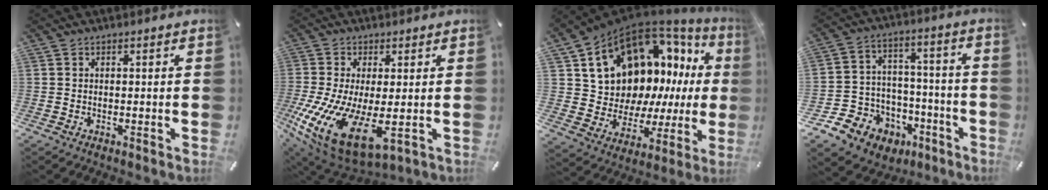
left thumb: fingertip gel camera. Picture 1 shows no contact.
{"total": 17.0, "force": [-2.3, 8.2, 14.7], "torque": [-0.298, -0.019, -0.023]}
{"total": 14.5, "force": [7.9, 10.3, 6.4], "torque": [-0.111, -0.090, 0.164]}
{"total": 10.1, "force": [-4.0, 9.2, 1.4], "torque": [-0.030, 0.019, -0.054]}